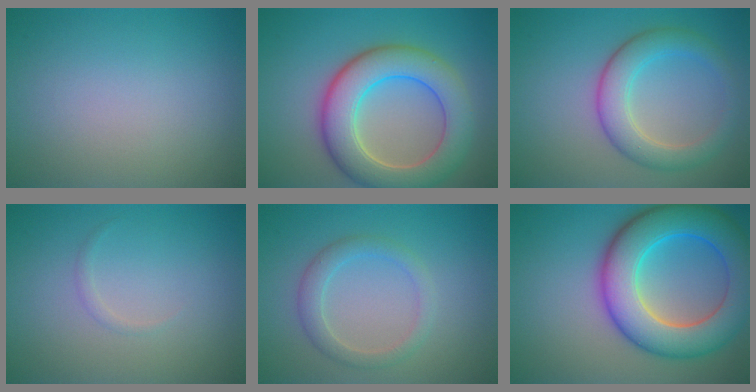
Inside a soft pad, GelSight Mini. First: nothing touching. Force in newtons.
{"total": 8.3, "press": 8.3, "slide": 0.7}
{"total": 4.7, "press": 4.7, "slide": 0.1}
{"total": 0.5, "press": 0.5, "slide": 0.0}
{"total": 2.4, "press": 2.4, "slide": 0.1}
{"total": 10.6, "press": 10.6, "slide": 0.2}